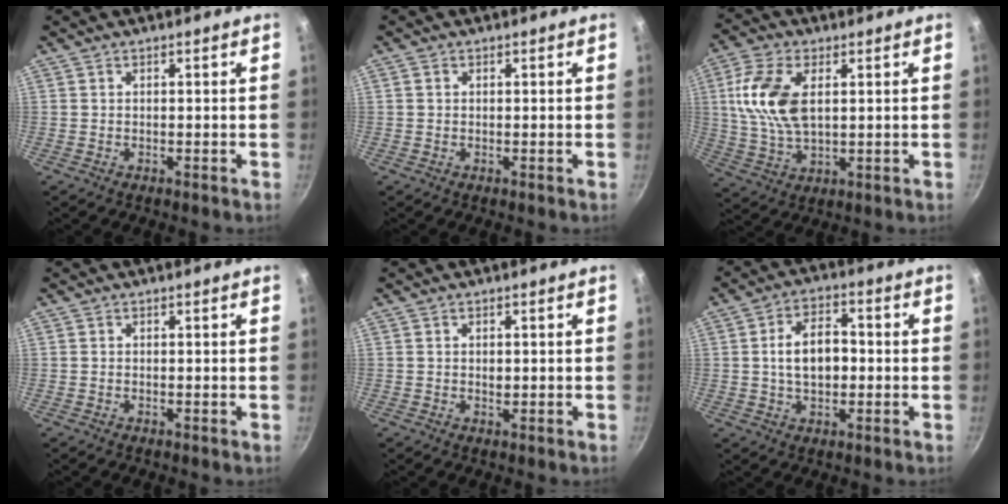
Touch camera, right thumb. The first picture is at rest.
{"total": 0.8, "force": [0.2, 0.7, 0.3], "torque": [-0.005, 0.004, 0.001]}
{"total": 12.3, "force": [2.6, 6.8, 9.9], "torque": [-0.195, -0.002, 0.050]}
{"total": 0.0}
{"total": 1.1, "force": [0.0, 0.8, 0.8], "torque": [-0.011, 0.000, 0.001]}
{"total": 9.2, "force": [-0.1, 5.6, 7.3], "torque": [-0.102, 0.020, -0.005]}